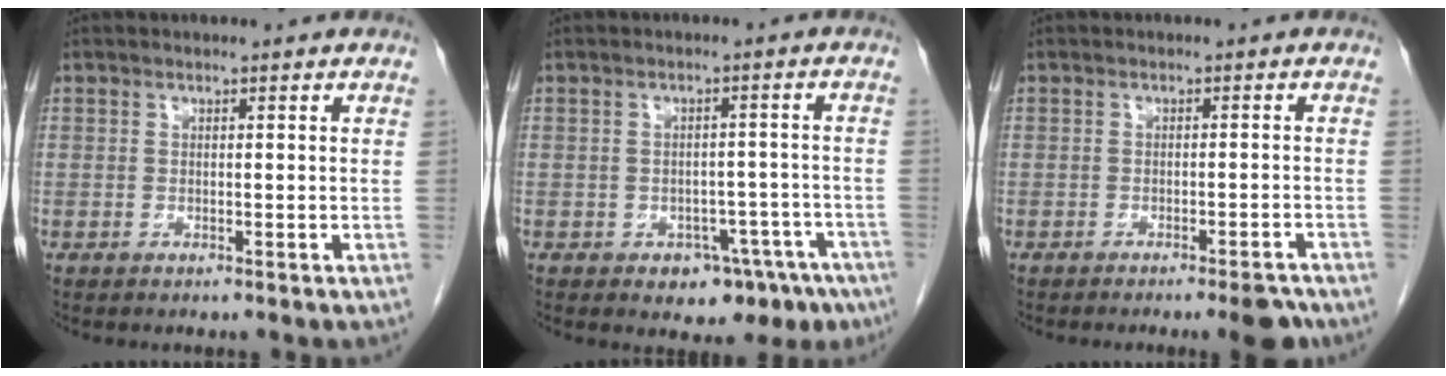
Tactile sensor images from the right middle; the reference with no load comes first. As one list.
[{"total": 9.4, "force": [-6.4, 5.1, 4.5], "torque": [-0.021, 0.016, -0.081]}, {"total": 3.6, "force": [-2.9, 0.1, 2.2], "torque": [-0.018, -0.004, -0.039]}]